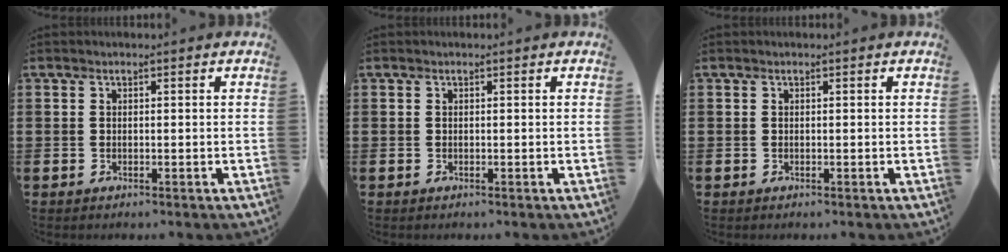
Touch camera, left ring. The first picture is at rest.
{"total": 0.0}
{"total": 0.0}